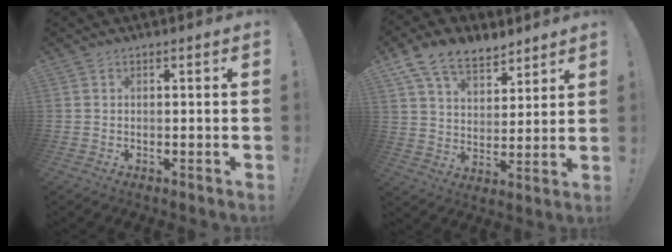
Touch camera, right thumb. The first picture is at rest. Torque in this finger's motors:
{"motor_torque": [-0.14, 1.68, 0.27, 0.05, 0.04]}